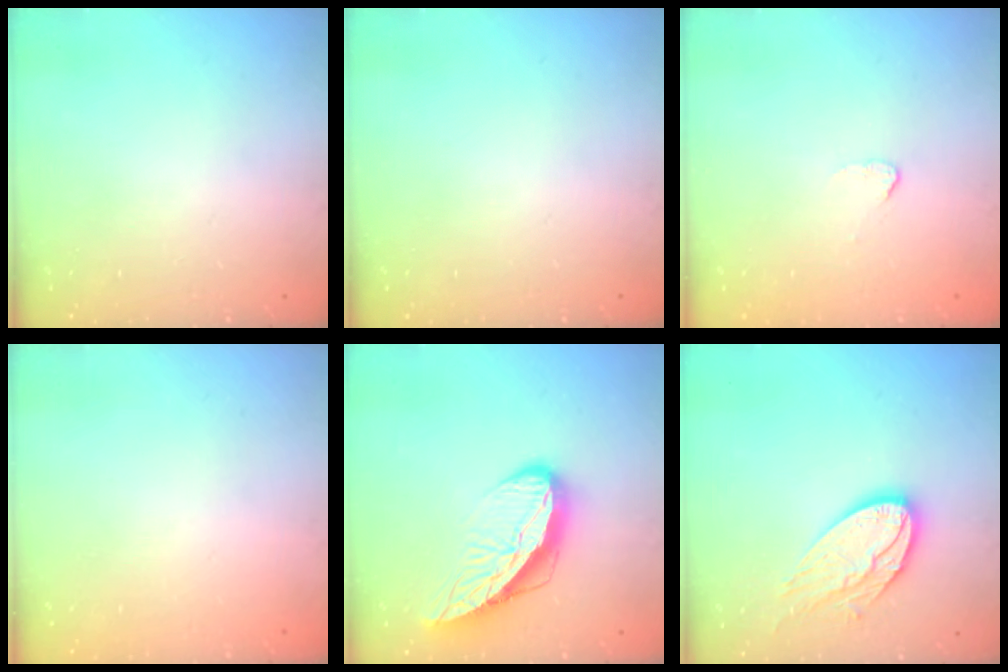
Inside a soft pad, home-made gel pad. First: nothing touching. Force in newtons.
{"total": 0.0}
{"total": 2.5, "press": 2.5, "slide": 0.2}
{"total": 0.0}
{"total": 12.0, "press": 12.0, "slide": 1.2}
{"total": 14.8, "press": 14.8, "slide": 1.0}